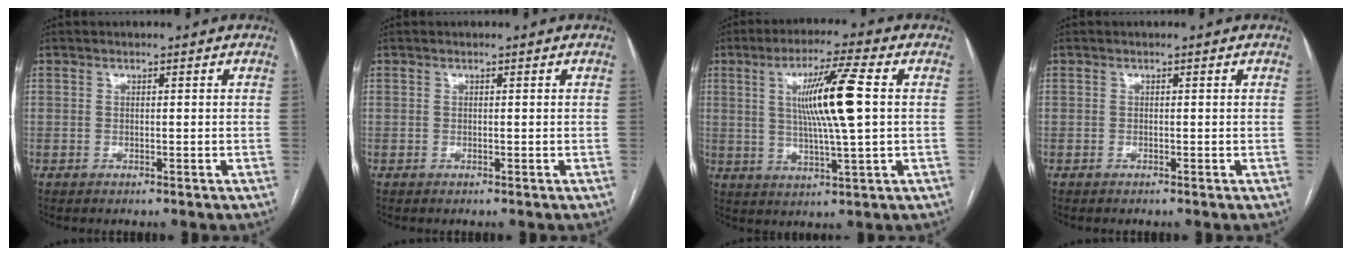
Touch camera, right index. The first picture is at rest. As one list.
[{"total": 0.0}, {"total": 11.1, "force": [1.9, -0.2, 11.0], "torque": [-0.197, 0.001, 0.033]}, {"total": 0.0}]